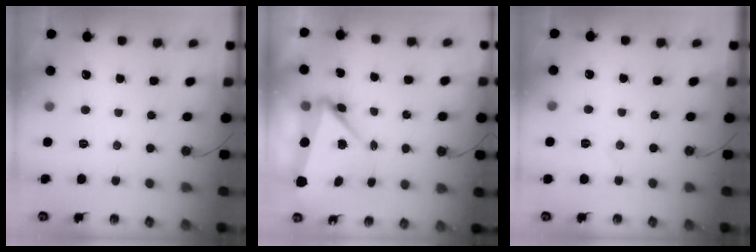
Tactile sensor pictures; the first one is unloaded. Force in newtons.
{"total": 5.9, "press": 5.9, "slide": 0.1}
{"total": 4.3, "press": 3.8, "slide": 1.9}